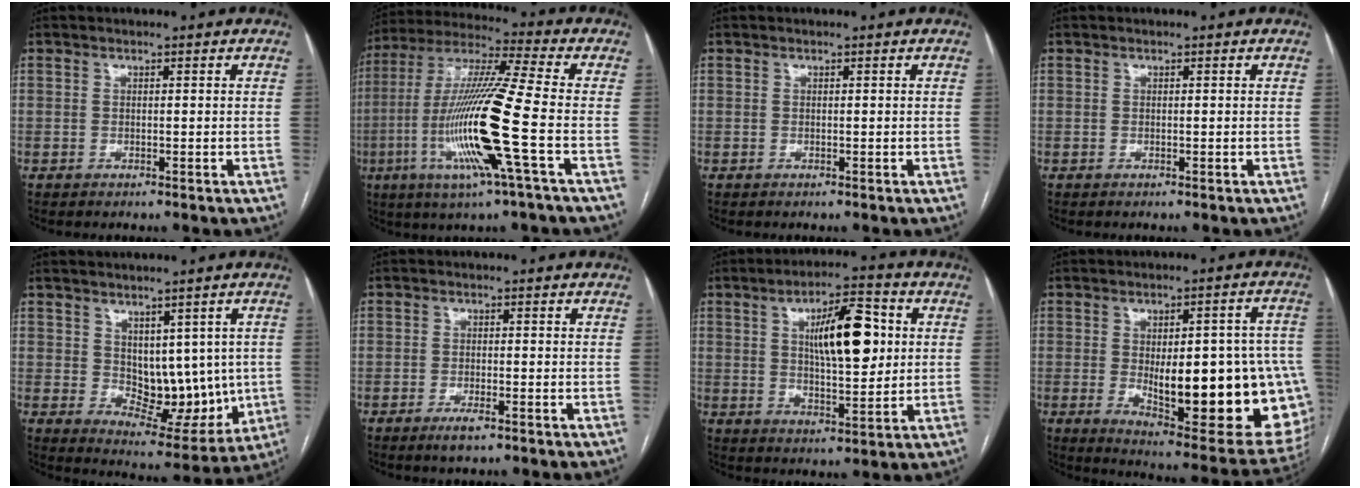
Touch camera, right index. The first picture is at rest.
{"total": 18.2, "force": [-4.8, -0.6, 17.5], "torque": [-0.360, -0.015, -0.102]}
{"total": 0.0}
{"total": 0.0}
{"total": 10.4, "force": [0.7, 6.4, 8.2], "torque": [-0.092, 0.000, 0.034]}
{"total": 2.6, "force": [-1.7, 0.4, 1.9], "torque": [-0.037, -0.003, -0.030]}
{"total": 12.0, "force": [2.7, 3.4, 11.2], "torque": [-0.182, 0.012, 0.044]}
{"total": 24.0, "force": [-3.4, 7.3, 22.6], "torque": [-0.223, 0.005, -0.016]}